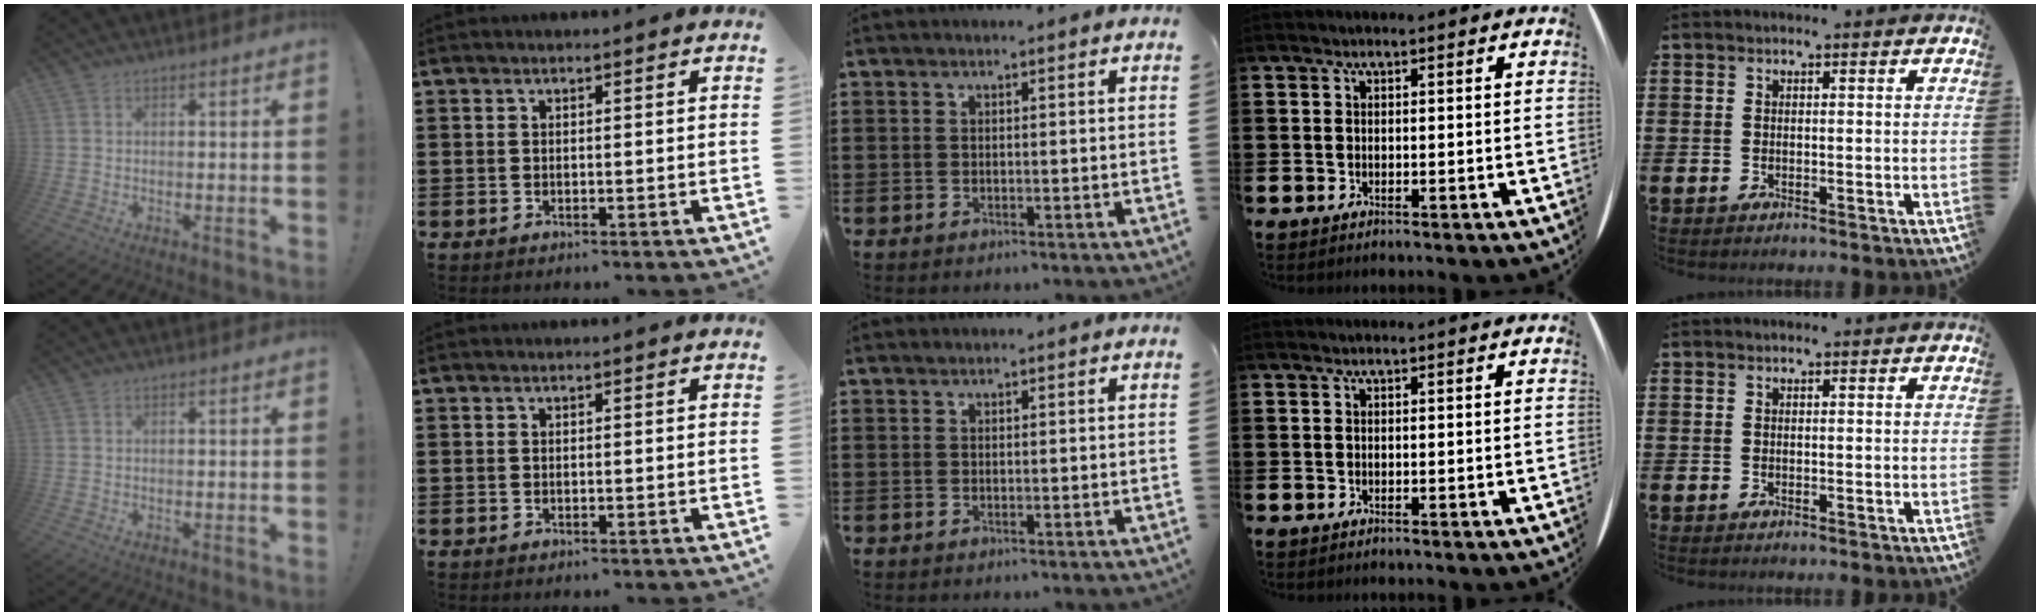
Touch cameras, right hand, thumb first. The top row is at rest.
{}